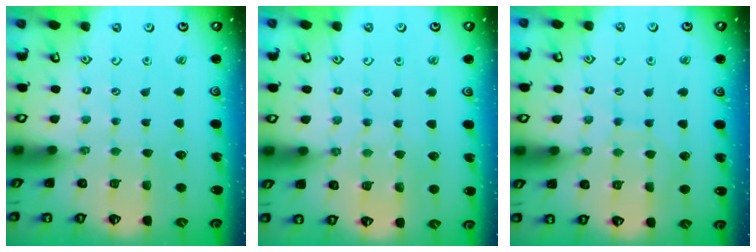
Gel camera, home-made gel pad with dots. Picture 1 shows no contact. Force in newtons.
{"total": 5.1, "press": 5.0, "slide": 0.8}
{"total": 5.0, "press": 4.9, "slide": 0.5}